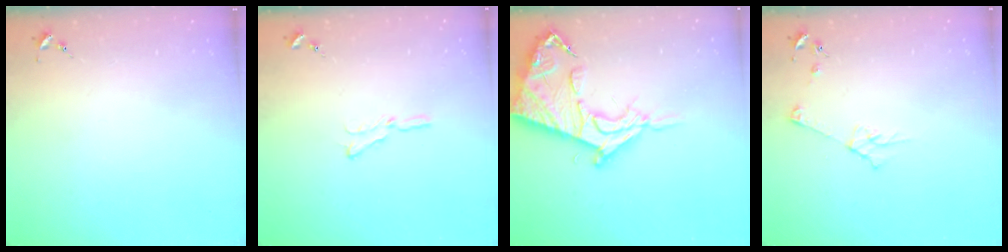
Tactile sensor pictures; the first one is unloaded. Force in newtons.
{"total": 4.8, "press": 4.8, "slide": 0.4}
{"total": 17.0, "press": 16.9, "slide": 1.7}
{"total": 5.1, "press": 5.1, "slide": 0.8}